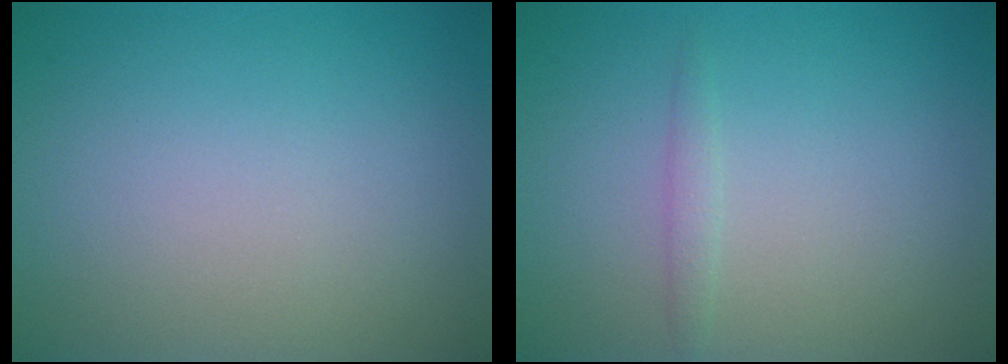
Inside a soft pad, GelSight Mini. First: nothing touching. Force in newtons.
{"total": 0.8, "press": 0.8, "slide": 0.0}